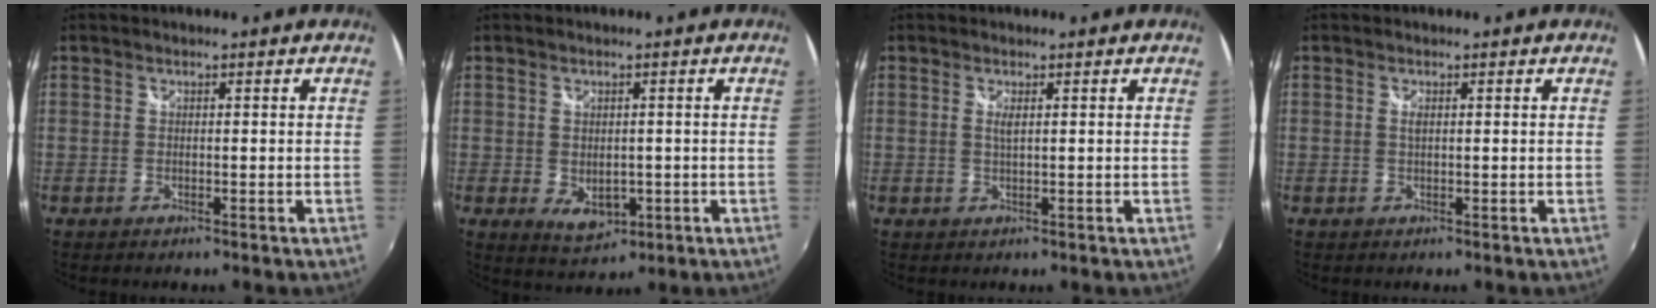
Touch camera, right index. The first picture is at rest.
{"total": 5.1, "force": [-0.8, 3.7, 3.5], "torque": [-0.061, -0.013, -0.005]}
{"total": 1.3, "force": [0.4, 0.1, 1.3], "torque": [-0.023, -0.002, 0.007]}
{"total": 0.9, "force": [0.2, 0.3, 0.8], "torque": [-0.015, 0.000, 0.003]}